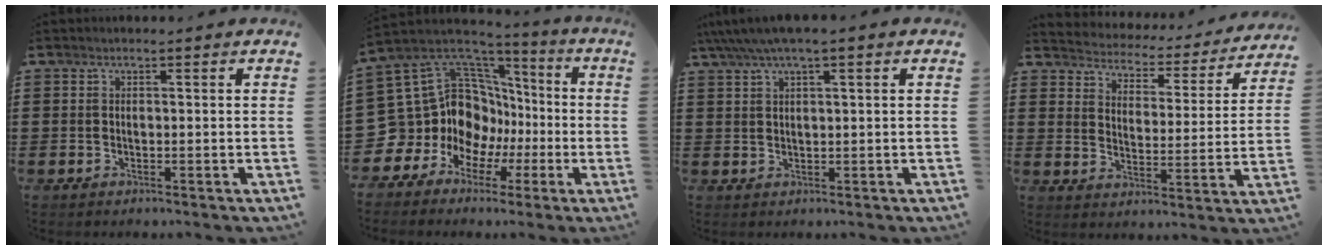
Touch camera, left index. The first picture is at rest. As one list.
[{"total": 15.0, "force": [0.4, 13.9, 5.7], "torque": [-0.183, -0.039, 0.029]}, {"total": 2.8, "force": [1.4, 0.2, 2.4], "torque": [-0.048, 0.001, 0.024]}, {"total": 3.0, "force": [2.9, 0.3, -0.3], "torque": [-0.017, -0.031, 0.041]}]